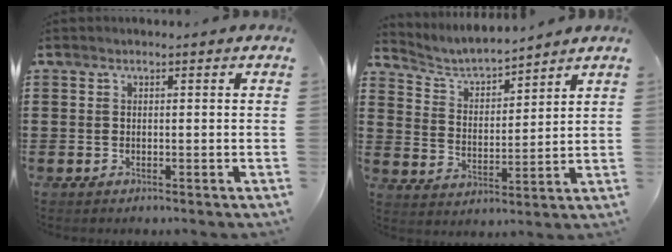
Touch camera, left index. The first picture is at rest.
{"total": 4.5, "force": [4.4, 0.4, 0.8], "torque": [-0.040, -0.030, 0.073]}